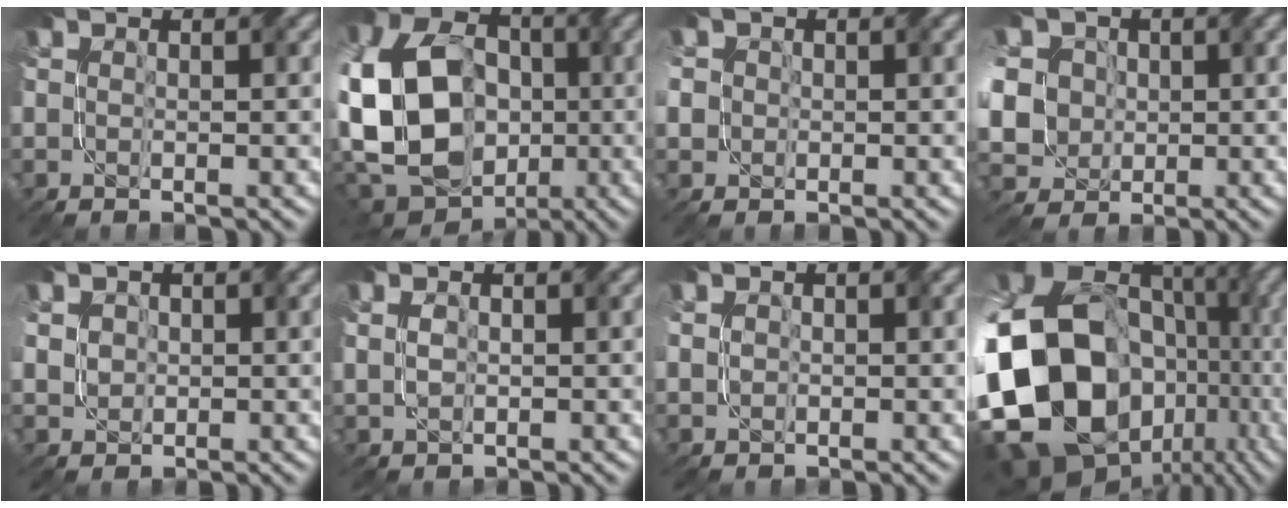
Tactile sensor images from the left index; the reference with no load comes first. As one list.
[{"total": 19.0, "force": [-2.8, 15.5, 10.7], "torque": [-0.238, 0.002, -0.079]}, {"total": 3.1, "force": [0.4, 2.7, 1.5], "torque": [-0.044, 0.015, 0.012]}, {"total": 11.4, "force": [1.7, 9.7, 5.8], "torque": [-0.138, 0.019, 0.002]}, {"total": 3.1, "force": [1.2, 2.6, 1.2], "torque": [-0.036, 0.012, 0.034]}, {"total": 1.6, "force": [0.4, 1.2, 1.0], "torque": [-0.026, -0.001, 0.016]}, {"total": 1.3, "force": [0.4, 1.2, 0.4], "torque": [-0.008, -0.002, 0.012]}, {"total": 21.6, "force": [-2.7, 16.8, 13.4], "torque": [-0.318, -0.021, -0.030]}]